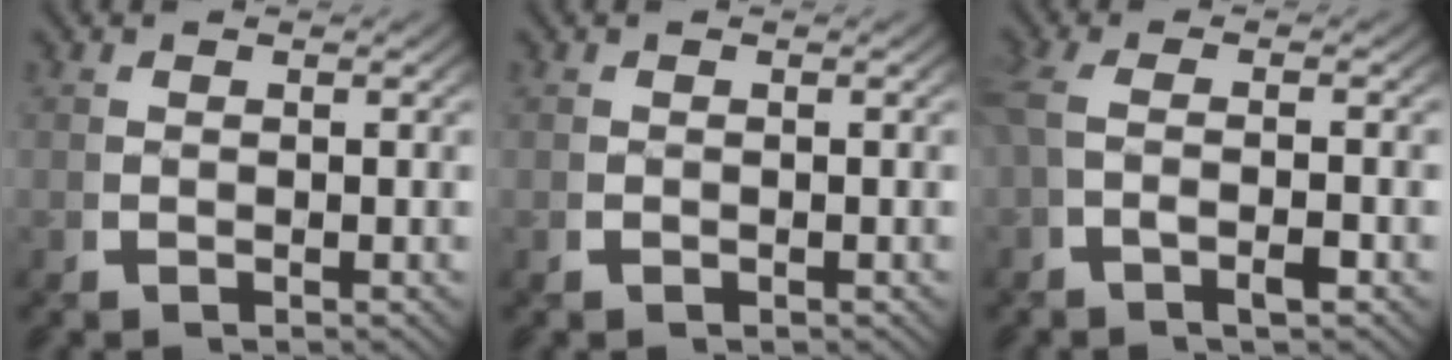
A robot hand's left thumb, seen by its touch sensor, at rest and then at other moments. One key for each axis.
{"total": 0.0}
{"total": 3.1, "fx": -0.1, "fy": 0.7, "fz": 3.0, "tx": -0.077, "ty": 0.004, "tz": -0.005}